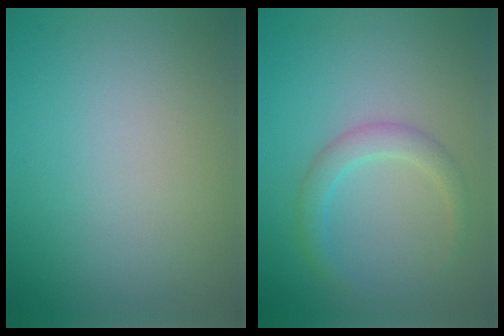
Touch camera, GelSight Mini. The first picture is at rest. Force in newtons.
{"total": 2.3, "press": 2.2, "slide": 0.1}